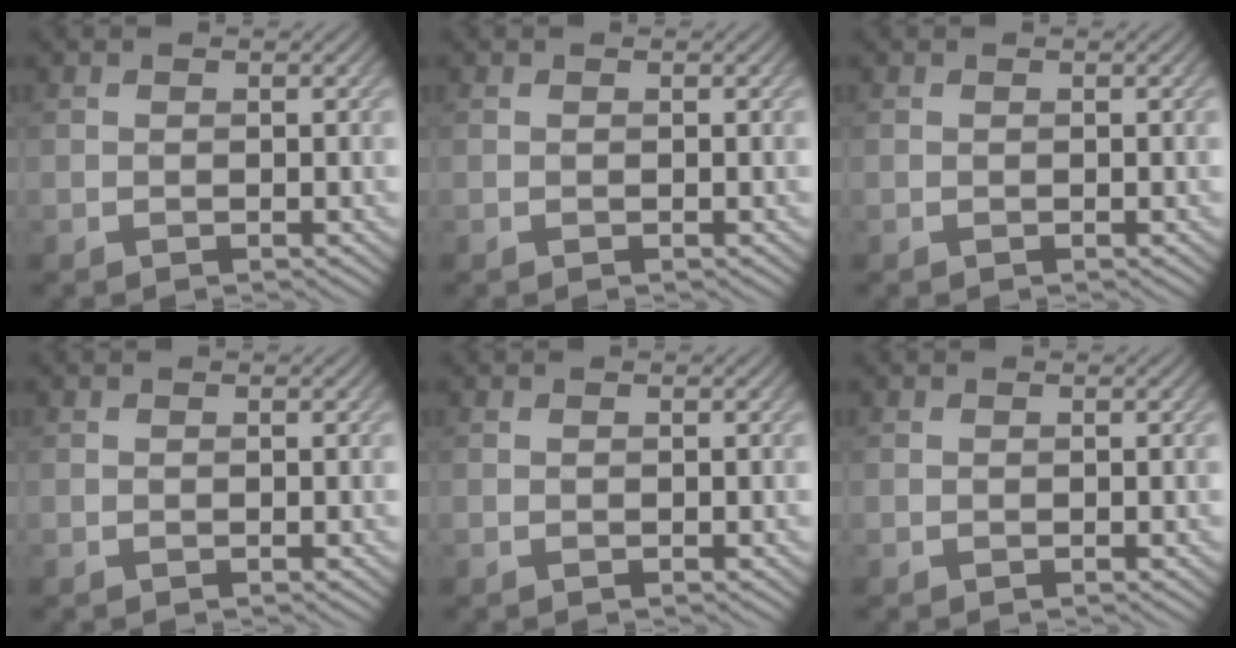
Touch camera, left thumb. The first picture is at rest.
{"total": 0.0}
{"total": 0.0}
{"total": 0.0}
{"total": 0.0}
{"total": 0.0}